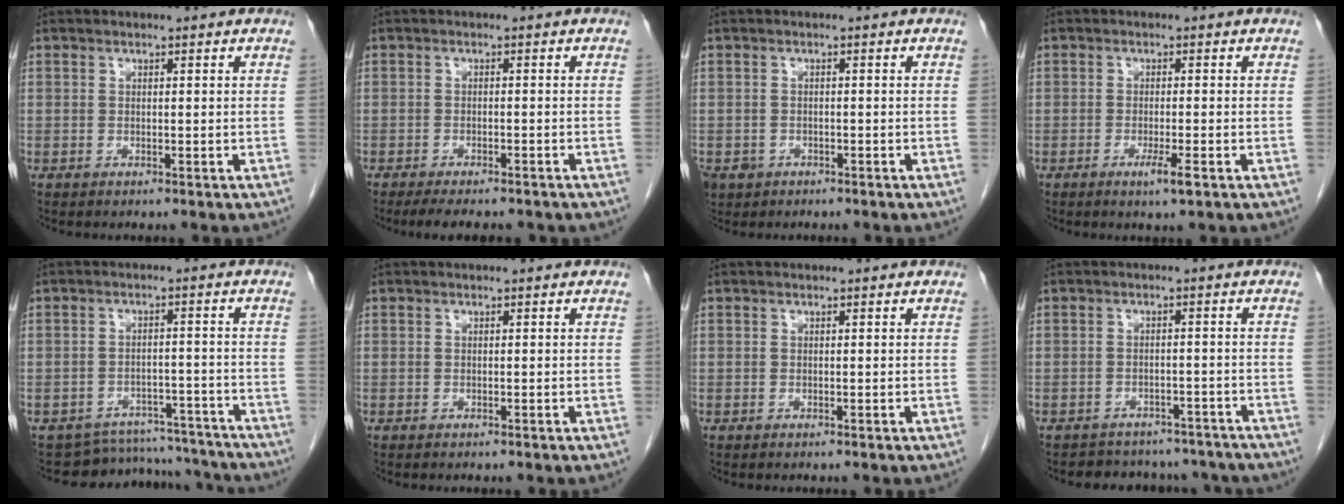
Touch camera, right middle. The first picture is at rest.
{"total": 8.8, "force": [-7.4, 2.3, 4.2], "torque": [-0.058, -0.007, -0.095]}
{"total": 3.8, "force": [-2.2, 3.0, 0.8], "torque": [-0.016, 0.002, -0.033]}
{"total": 2.7, "force": [-1.4, -0.1, 2.3], "torque": [-0.045, -0.008, -0.023]}
{"total": 10.8, "force": [-10.5, 2.5, -0.8], "torque": [0.014, 0.031, -0.130]}
{"total": 0.0}
{"total": 0.0}
{"total": 11.6, "force": [-10.4, 4.7, 2.1], "torque": [-0.026, 0.017, -0.111]}